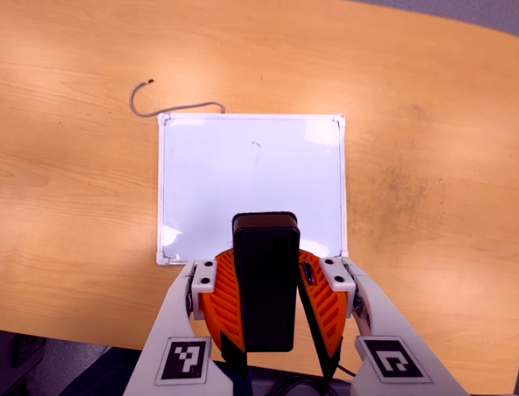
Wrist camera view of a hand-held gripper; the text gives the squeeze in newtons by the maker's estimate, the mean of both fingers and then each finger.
{"total": 9.9, "left": 9.6, "right": 10.2}